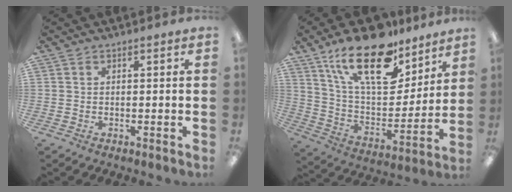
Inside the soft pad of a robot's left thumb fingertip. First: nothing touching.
{"total": 25.3, "force": [17.2, 10.8, 15.0], "torque": [-0.273, -0.107, 0.298]}